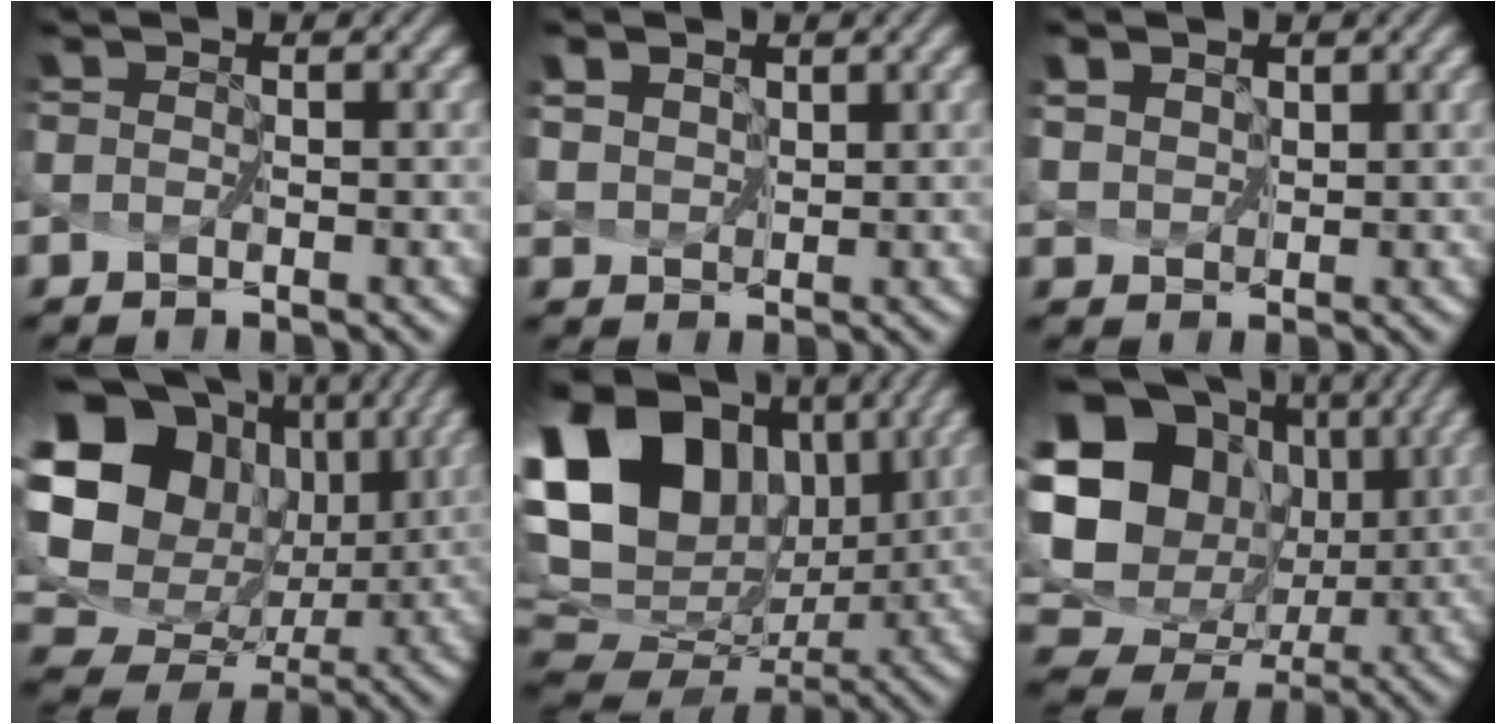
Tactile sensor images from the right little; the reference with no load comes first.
{"total": 2.6, "force": [1.7, 1.8, 0.7], "torque": [0.003, 0.011, 0.026]}
{"total": 2.3, "force": [1.6, 1.5, 0.6], "torque": [0.008, 0.008, 0.022]}
{"total": 17.0, "force": [5.6, 13.6, 8.5], "torque": [-0.196, 0.022, 0.117]}
{"total": 19.4, "force": [7.6, 14.3, 10.7], "torque": [-0.226, 0.044, 0.149]}
{"total": 18.2, "force": [4.9, 15.3, 8.4], "torque": [-0.193, 0.021, 0.091]}